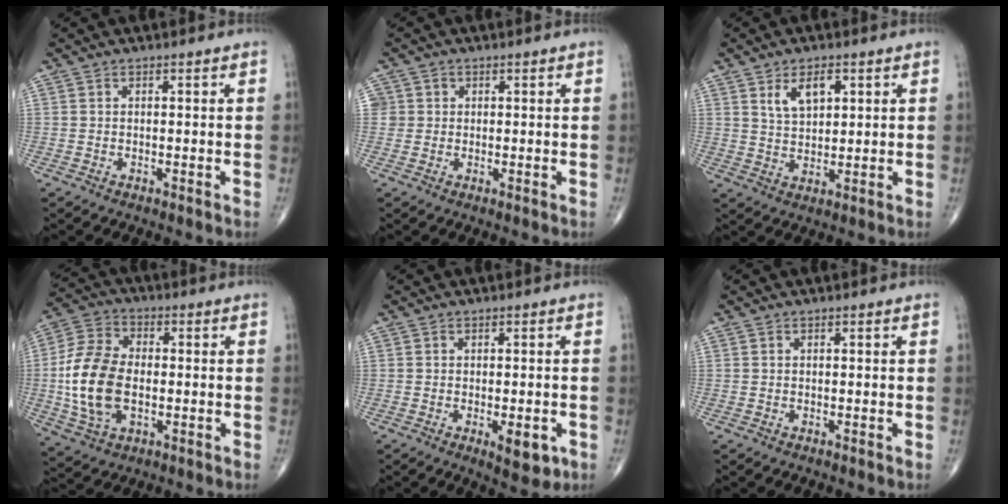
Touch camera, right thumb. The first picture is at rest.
{"total": 2.4, "force": [0.4, 2.4, 0.1], "torque": [0.015, 0.003, 0.005]}
{"total": 5.9, "force": [2.7, 3.2, 4.2], "torque": [-0.063, -0.016, 0.053]}
{"total": 14.7, "force": [-1.3, 9.0, 11.5], "torque": [-0.233, 0.010, -0.023]}
{"total": 5.1, "force": [-1.7, 2.2, 4.3], "torque": [-0.046, -0.005, -0.015]}
{"total": 0.0}